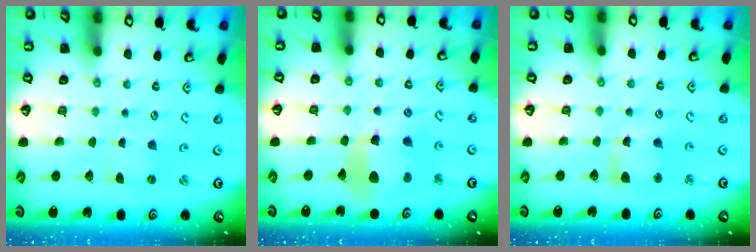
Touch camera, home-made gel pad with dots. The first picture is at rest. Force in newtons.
{"total": 15.1, "press": 15.0, "slide": 2.0}
{"total": 8.4, "press": 8.3, "slide": 1.3}